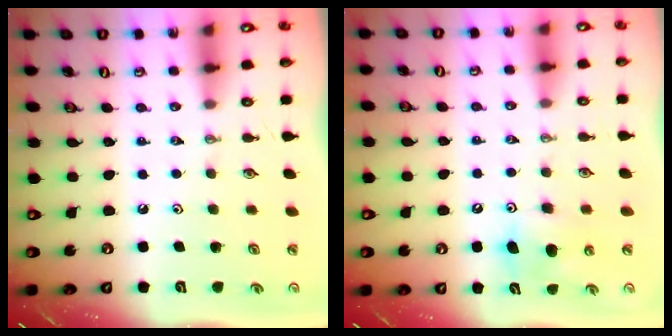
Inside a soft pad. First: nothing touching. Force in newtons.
{"total": 8.8, "press": 8.7, "slide": 1.3}